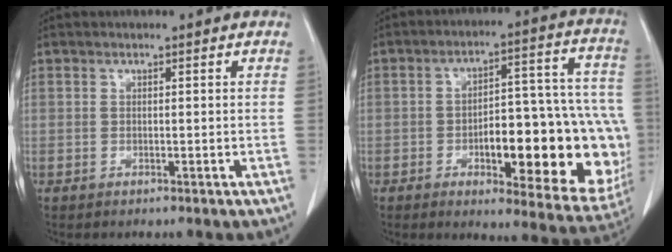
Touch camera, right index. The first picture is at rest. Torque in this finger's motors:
{"motor_torque": [1.60, -0.53, 0.50, 0.17]}